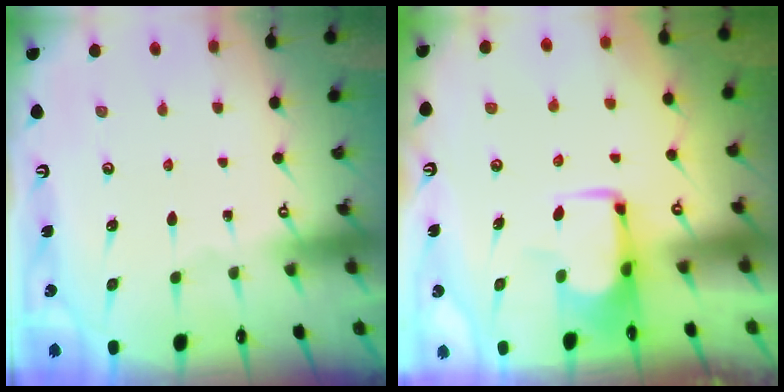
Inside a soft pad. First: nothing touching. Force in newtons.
{"total": 1.7, "press": 1.6, "slide": 0.5}